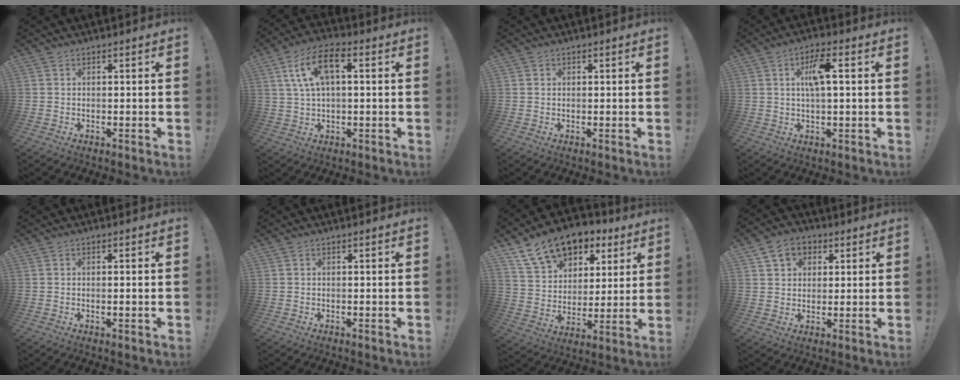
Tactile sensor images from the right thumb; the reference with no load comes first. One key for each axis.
{"total": 11.0, "fx": 3.1, "fy": 5.5, "fz": 9.0, "tx": -0.173, "ty": 0.007, "tz": 0.059}
{"total": 0.6, "fx": 0.3, "fy": 0.5, "fz": -0.1, "tx": 0.009, "ty": -0.001, "tz": 0.005}
{"total": 8.1, "fx": 1.8, "fy": 2.4, "fz": 7.5, "tx": -0.116, "ty": 0.003, "tz": 0.023}
{"total": 1.2, "fx": -0.1, "fy": -0.3, "fz": 1.2, "tx": -0.022, "ty": 0.000, "tz": -0.003}
{"total": 0.5, "fx": -0.1, "fy": 0.1, "fz": -0.5, "tx": 0.004, "ty": 0.003, "tz": 0.001}
{"total": 15.7, "fx": 10.1, "fy": 10.2, "fz": 6.5, "tx": -0.105, "ty": -0.057, "tz": 0.188}
{"total": 8.2, "fx": 3.8, "fy": 6.5, "fz": 3.3, "tx": -0.044, "ty": -0.010, "tz": 0.074}